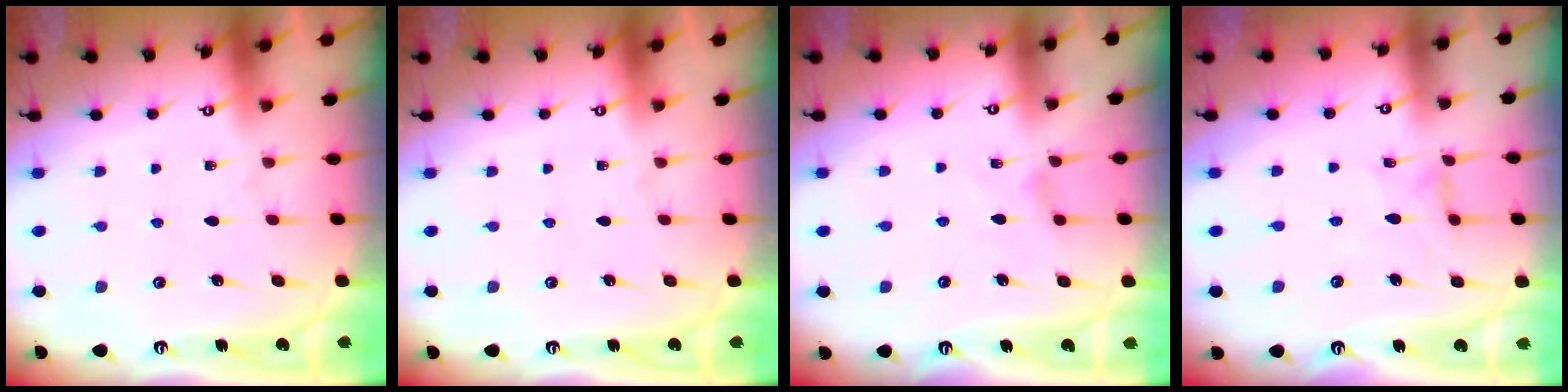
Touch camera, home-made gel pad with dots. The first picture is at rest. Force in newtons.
{"total": 0.0}
{"total": 2.1, "press": 2.1, "slide": 0.4}
{"total": 0.8, "press": 0.7, "slide": 0.3}